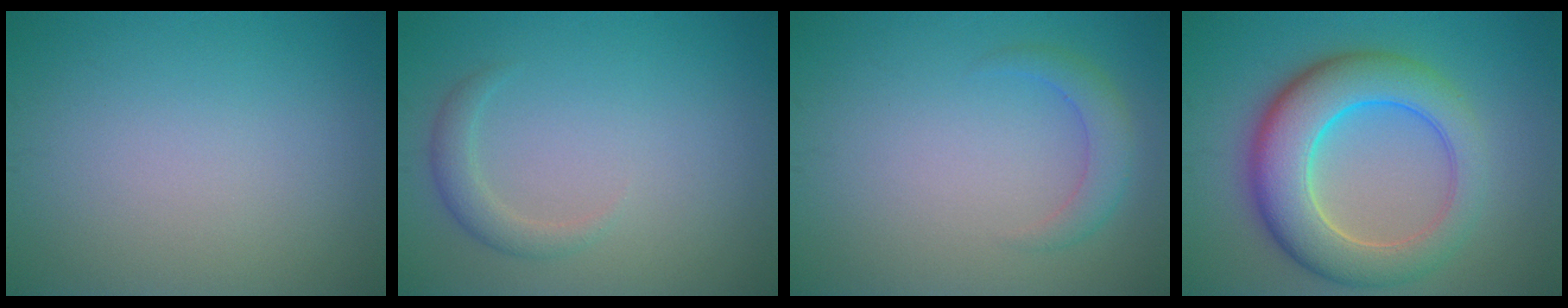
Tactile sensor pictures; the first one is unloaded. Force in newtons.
{"total": 1.8, "press": 1.8, "slide": 0.2}
{"total": 2.2, "press": 2.2, "slide": 0.1}
{"total": 8.9, "press": 8.9, "slide": 0.2}